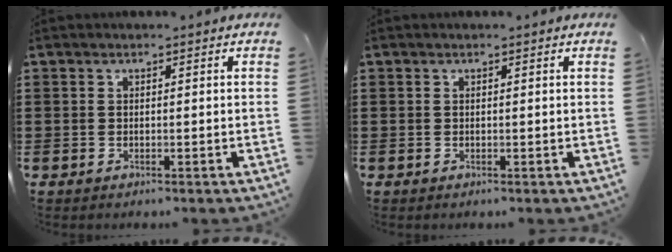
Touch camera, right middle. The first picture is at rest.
{"total": 0.0}